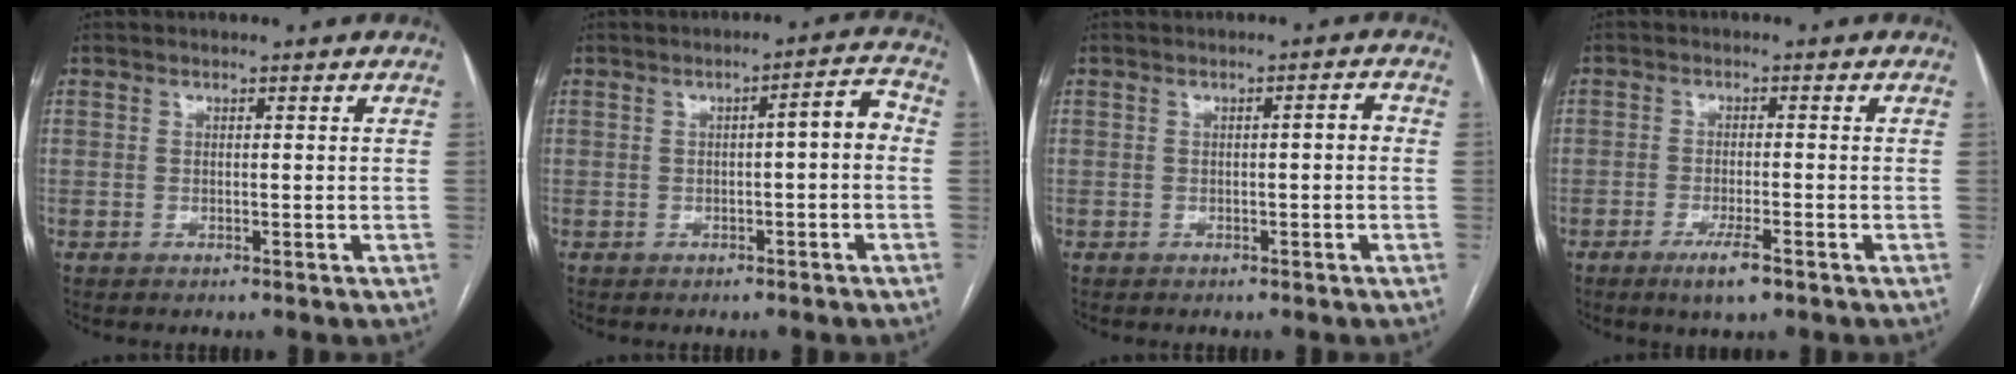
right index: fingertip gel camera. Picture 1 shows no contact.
{"total": 3.9, "force": [-0.4, 0.7, 3.8], "torque": [-0.047, 0.020, -0.005]}
{"total": 1.6, "force": [-0.2, 0.4, 1.5], "torque": [-0.021, 0.005, -0.002]}
{"total": 4.2, "force": [-2.6, 0.6, 3.2], "torque": [-0.063, -0.006, -0.042]}